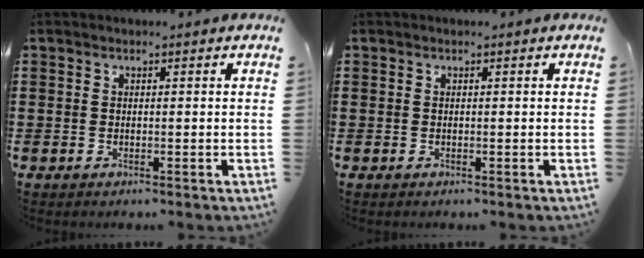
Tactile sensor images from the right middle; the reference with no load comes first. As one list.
[{"total": 0.0}]